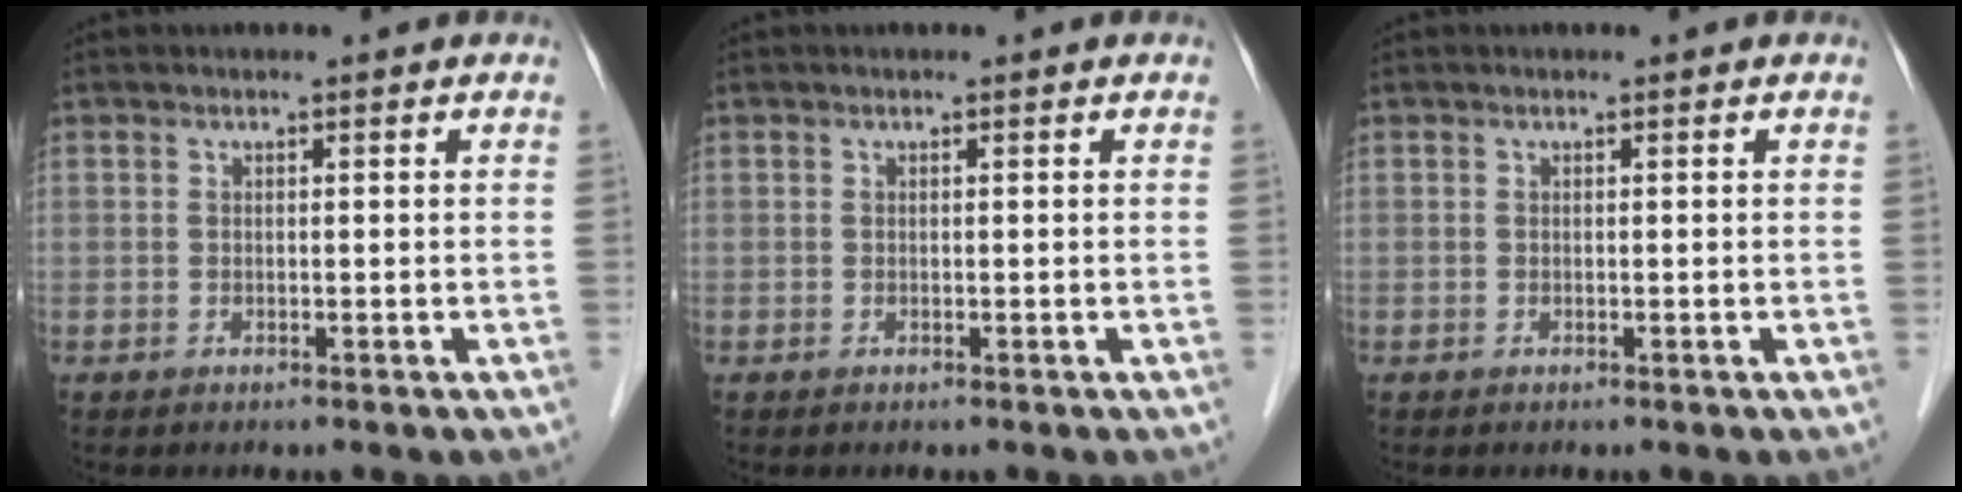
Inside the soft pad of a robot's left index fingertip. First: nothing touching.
{"total": 0.0}
{"total": 0.0}